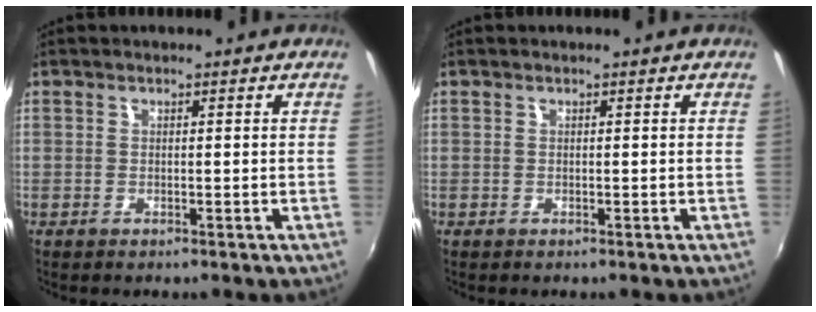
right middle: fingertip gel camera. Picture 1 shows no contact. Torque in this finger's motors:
{"motor_torque": [0.02, 0.05, -0.03, -0.01]}